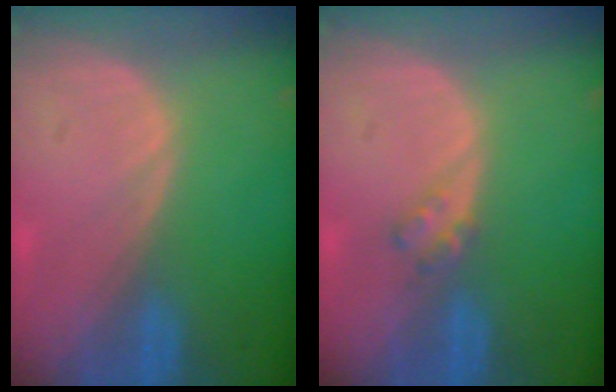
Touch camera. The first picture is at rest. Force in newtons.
{"total": 2.0, "press": 2.0, "slide": 0.2}